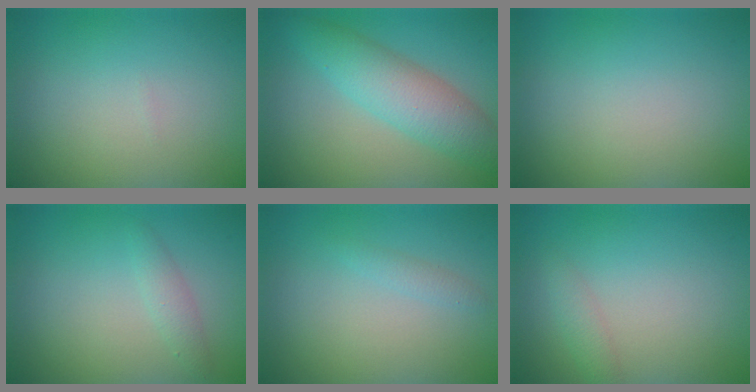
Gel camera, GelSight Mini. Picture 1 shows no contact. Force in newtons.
{"total": 5.3, "press": 5.3, "slide": 0.1}
{"total": 0.0}
{"total": 1.4, "press": 1.4, "slide": 0.0}
{"total": 1.0, "press": 1.0, "slide": 0.0}
{"total": 1.3, "press": 1.3, "slide": 0.0}